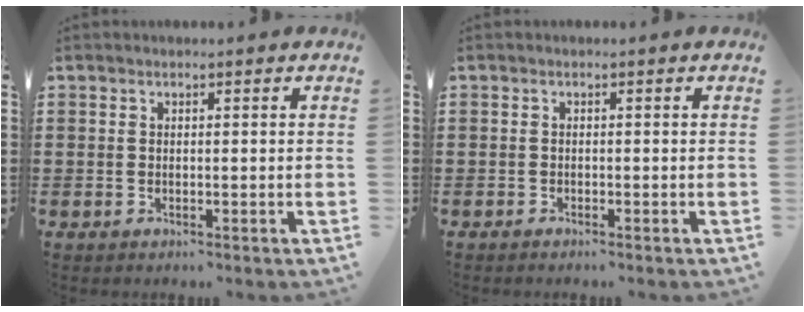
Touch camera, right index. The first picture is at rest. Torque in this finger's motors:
{"motor_torque": [0.98, 0.64, -0.01, 0.01]}